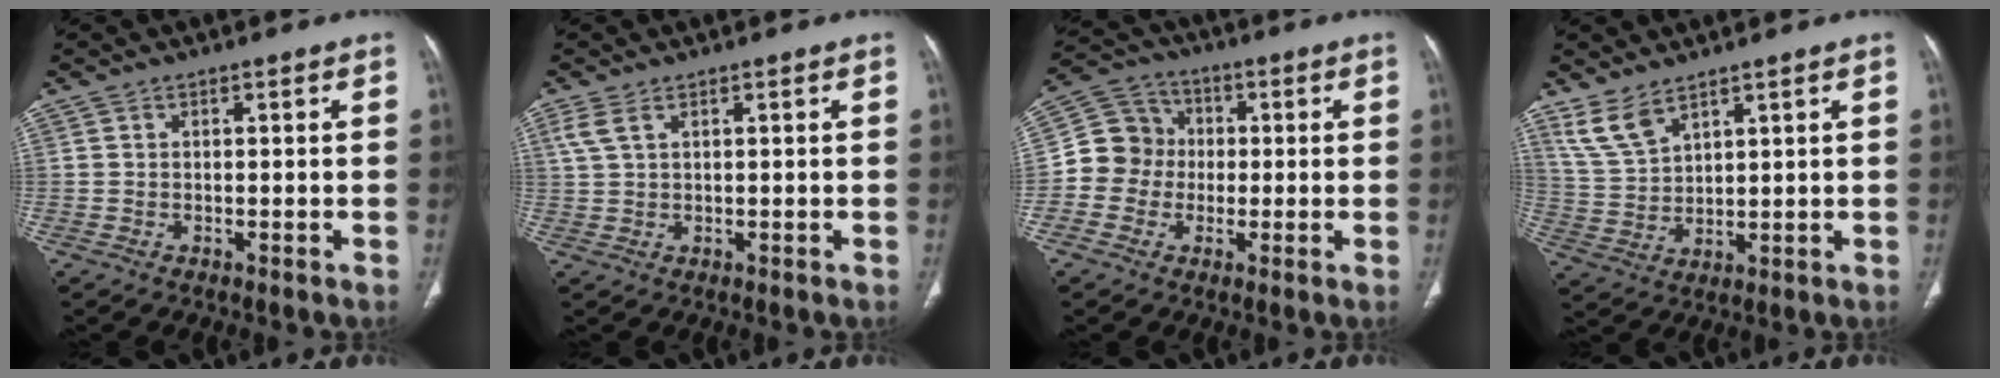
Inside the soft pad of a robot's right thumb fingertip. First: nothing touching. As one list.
[{"total": 2.9, "force": [1.5, 1.3, 2.1], "torque": [-0.058, 0.010, 0.040]}, {"total": 9.2, "force": [-0.7, 8.6, 3.1], "torque": [-0.027, 0.029, -0.024]}, {"total": 6.4, "force": [4.9, 2.5, 3.3], "torque": [-0.063, -0.022, 0.112]}]